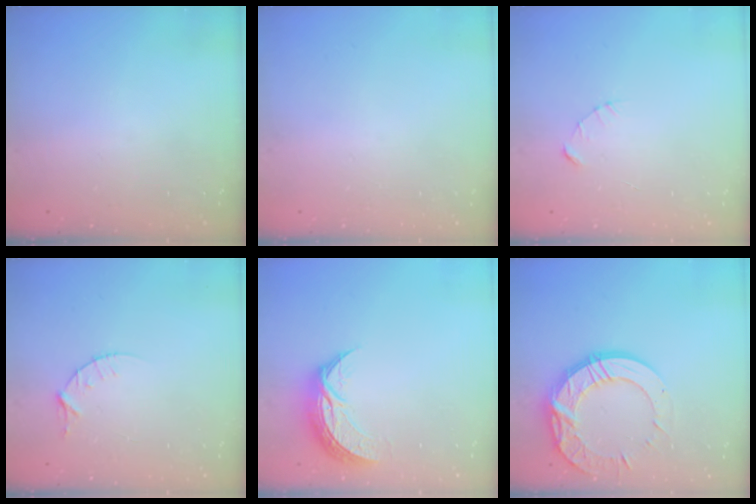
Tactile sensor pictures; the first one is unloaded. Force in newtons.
{"total": 0.0}
{"total": 2.3, "press": 2.3, "slide": 0.3}
{"total": 4.3, "press": 4.3, "slide": 0.5}
{"total": 10.1, "press": 10.1, "slide": 0.3}
{"total": 15.9, "press": 15.8, "slide": 1.4}